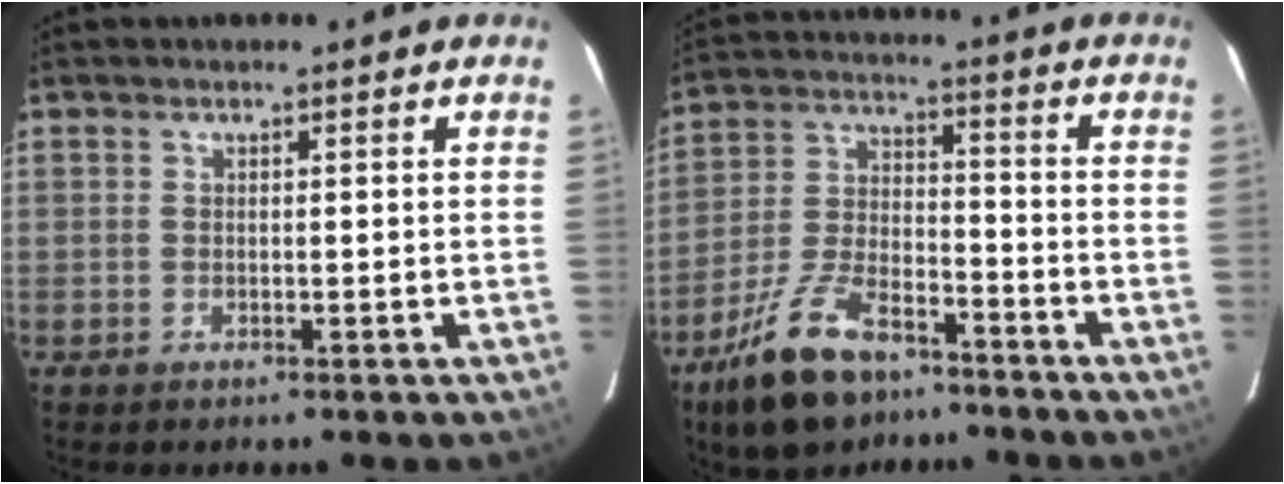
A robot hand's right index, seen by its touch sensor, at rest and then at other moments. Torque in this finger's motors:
{"motor_torque": [1.06, -1.08, 0.50, 0.06]}